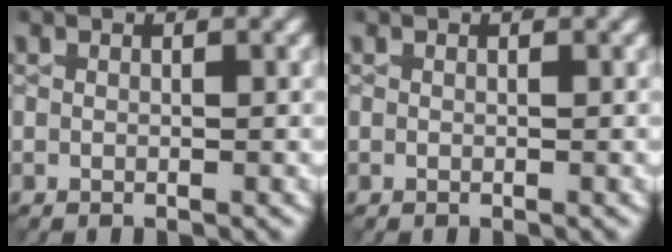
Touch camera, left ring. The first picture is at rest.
{"total": 0.0}